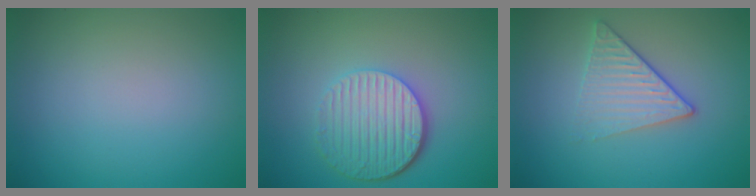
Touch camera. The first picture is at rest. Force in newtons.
{"total": 5.5, "press": 4.2, "slide": 3.5}
{"total": 3.3, "press": 2.8, "slide": 1.8}